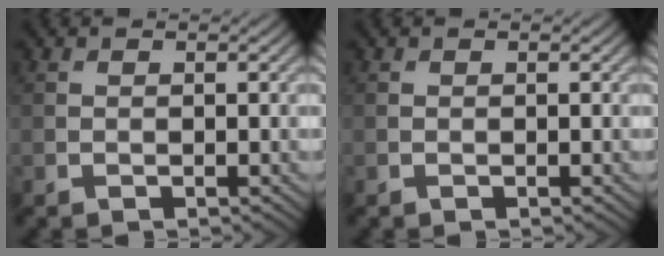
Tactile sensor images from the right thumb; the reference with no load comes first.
{"total": 0.0}